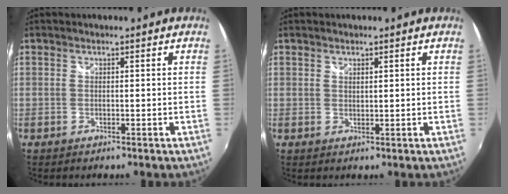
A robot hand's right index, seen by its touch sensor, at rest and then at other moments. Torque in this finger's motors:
{"motor_torque": [-0.10, 0.06, -0.03, -0.01]}